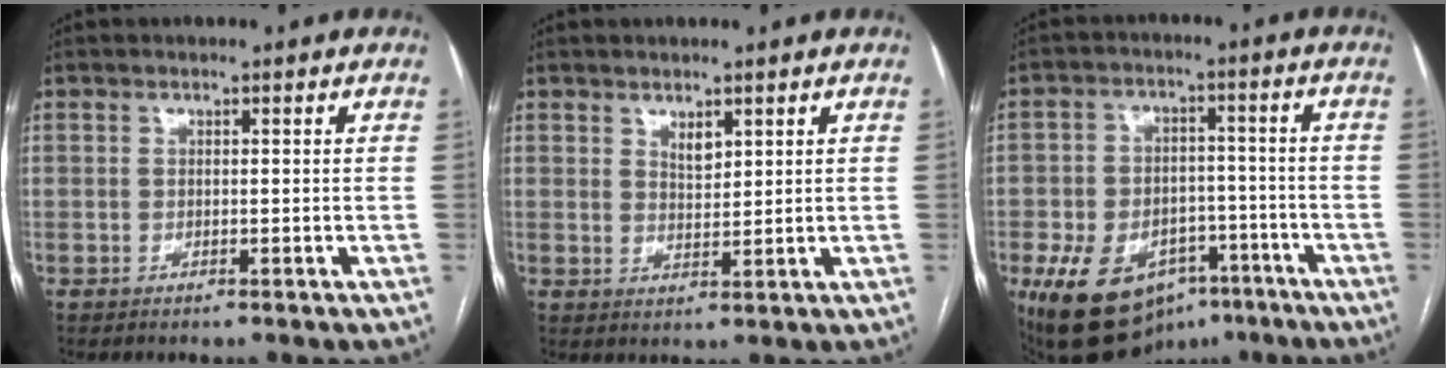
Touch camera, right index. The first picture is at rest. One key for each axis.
{"total": 2.4, "fx": 1.5, "fy": 1.1, "fz": 1.5, "tx": -0.027, "ty": -0.004, "tz": 0.033}
{"total": 16.4, "fx": -9.1, "fy": 10.0, "fz": 9.2, "tx": -0.166, "ty": 0.014, "tz": -0.134}